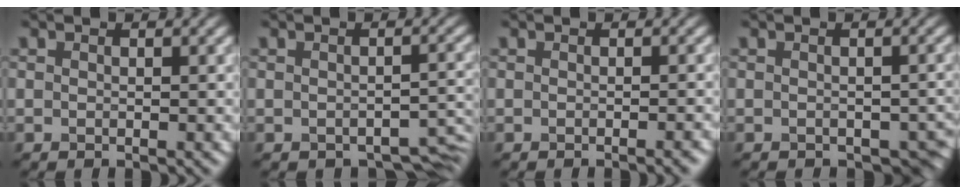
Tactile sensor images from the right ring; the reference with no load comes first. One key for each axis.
{"total": 2.8, "fx": -2.0, "fy": 1.2, "fz": 1.5, "tx": -0.012, "ty": -0.010, "tz": -0.018}
{"total": 1.2, "fx": -0.7, "fy": 0.3, "fz": 0.9, "tx": -0.006, "ty": 0.000, "tz": -0.013}
{"total": 2.5, "fx": -1.4, "fy": 1.4, "fz": 1.4, "tx": -0.012, "ty": -0.015, "tz": -0.010}